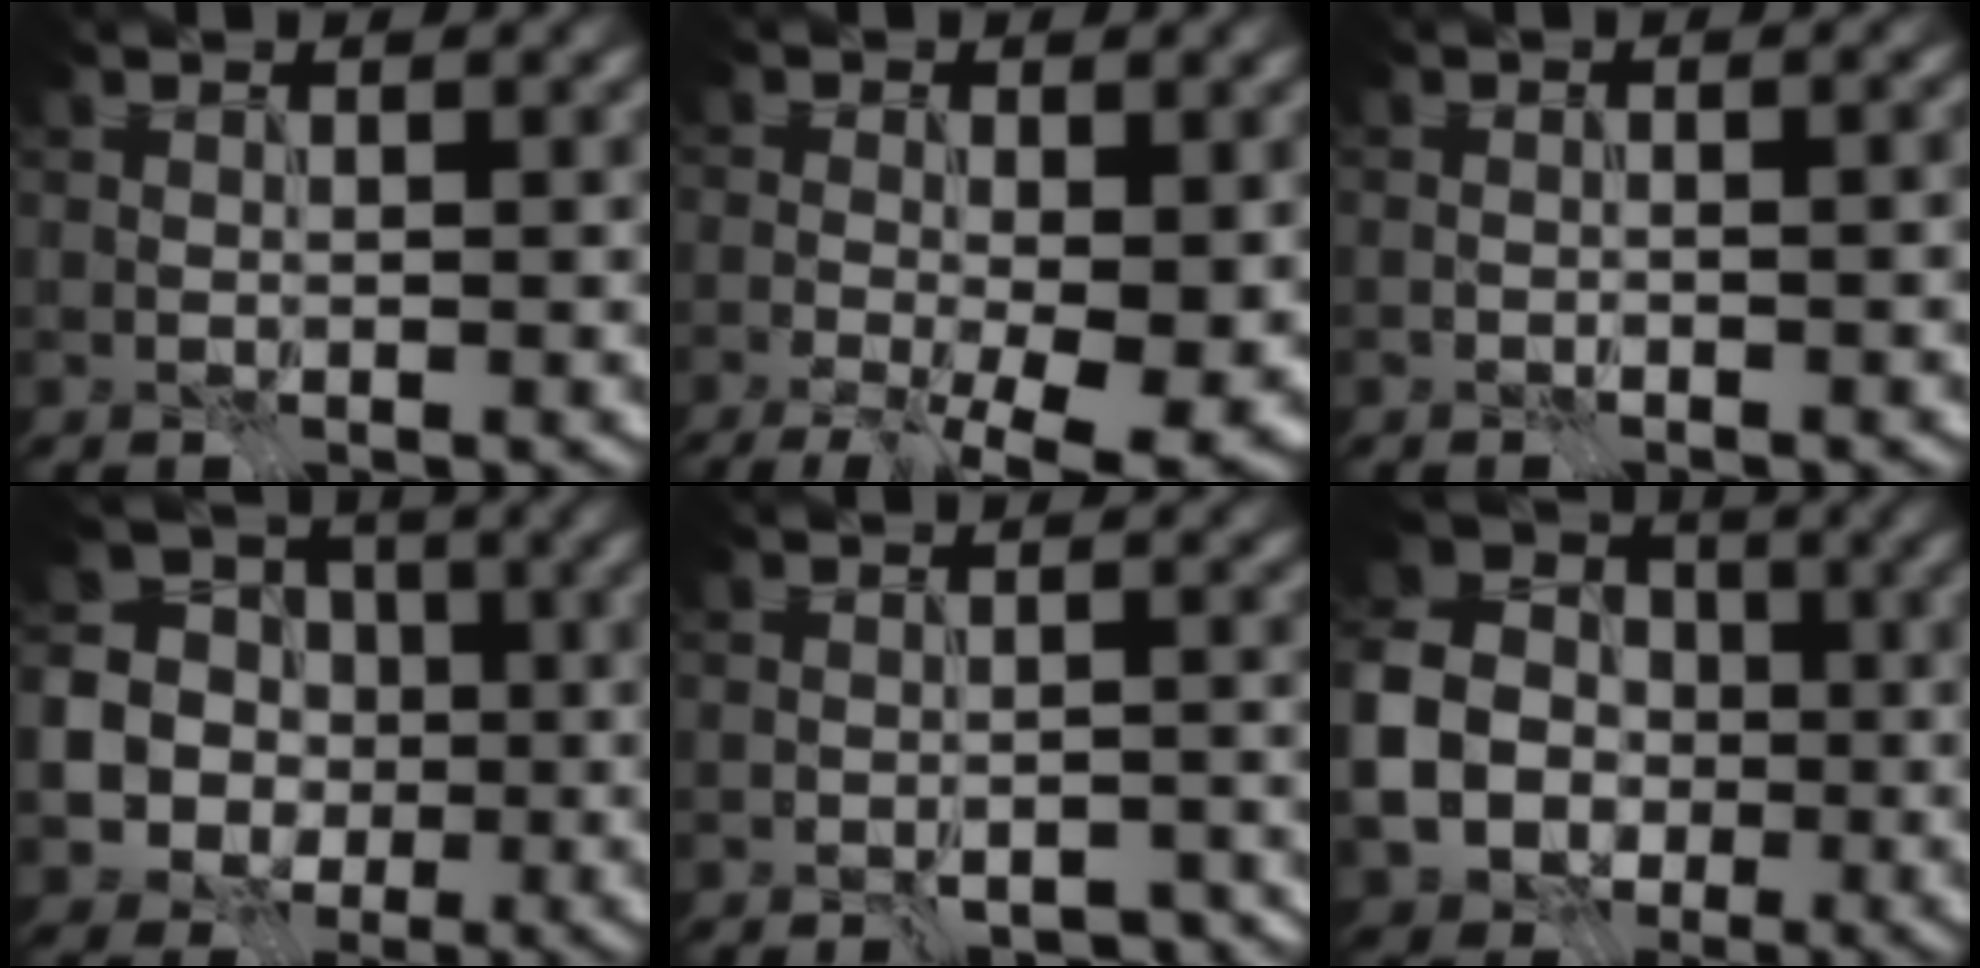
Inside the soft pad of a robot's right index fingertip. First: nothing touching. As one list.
[{"total": 7.8, "force": [-1.9, 3.0, 6.9], "torque": [-0.097, -0.012, -0.024]}, {"total": 2.0, "force": [-0.2, 0.7, 1.9], "torque": [-0.008, 0.008, -0.013]}, {"total": 9.6, "force": [-1.1, 9.2, 2.6], "torque": [-0.072, 0.019, -0.047]}, {"total": 2.9, "force": [-2.2, 0.9, 1.6], "torque": [-0.007, 0.001, -0.025]}, {"total": 8.1, "force": [-1.9, 7.1, 3.3], "torque": [-0.084, 0.001, -0.041]}]